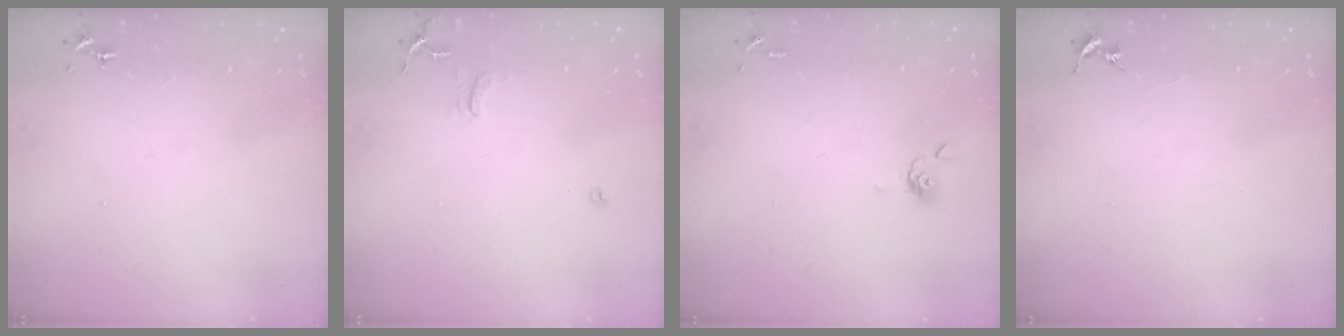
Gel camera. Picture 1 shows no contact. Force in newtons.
{"total": 7.2, "press": 7.2, "slide": 0.8}
{"total": 4.9, "press": 4.8, "slide": 0.9}
{"total": 0.0}